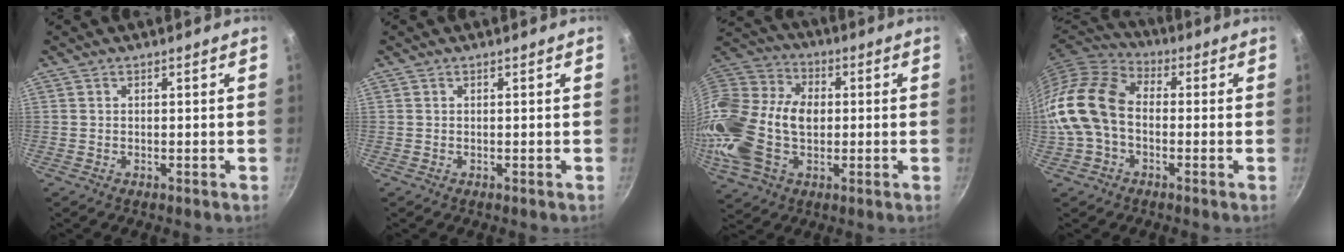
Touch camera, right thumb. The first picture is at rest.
{"total": 0.0}
{"total": 22.3, "force": [-1.4, 15.3, 16.2], "torque": [-0.316, 0.031, -0.032]}
{"total": 14.8, "force": [-1.6, 10.4, 10.3], "torque": [-0.183, 0.037, -0.049]}